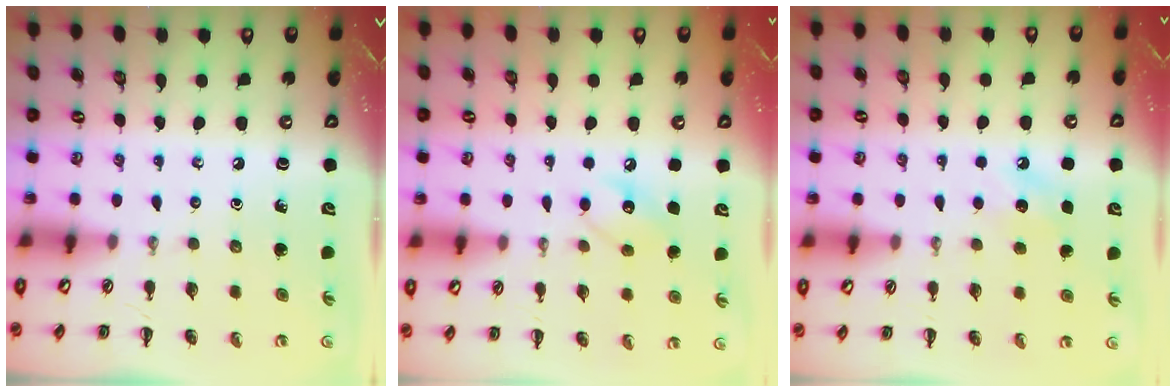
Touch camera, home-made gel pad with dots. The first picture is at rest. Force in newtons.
{"total": 7.5, "press": 7.4, "slide": 1.0}
{"total": 5.6, "press": 5.4, "slide": 1.5}